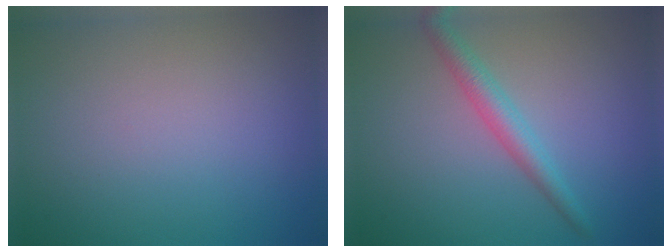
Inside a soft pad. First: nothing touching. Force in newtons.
{"total": 2.7, "press": 2.7, "slide": 0.1}